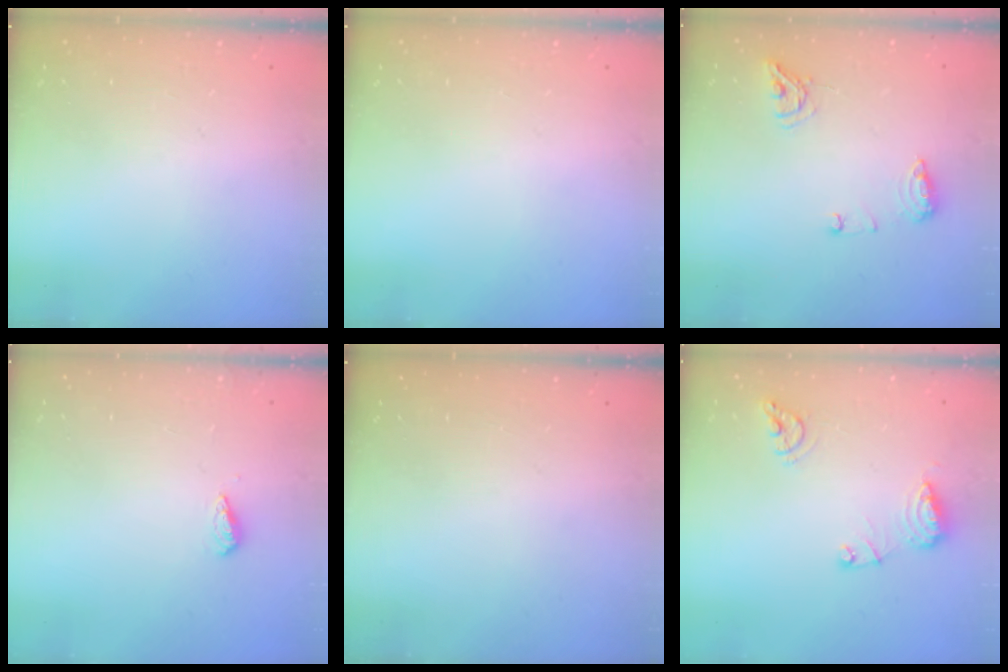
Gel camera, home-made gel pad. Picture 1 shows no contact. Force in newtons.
{"total": 0.0}
{"total": 8.8, "press": 8.8, "slide": 0.5}
{"total": 2.7, "press": 2.6, "slide": 0.4}
{"total": 0.0}
{"total": 10.5, "press": 10.4, "slide": 1.1}